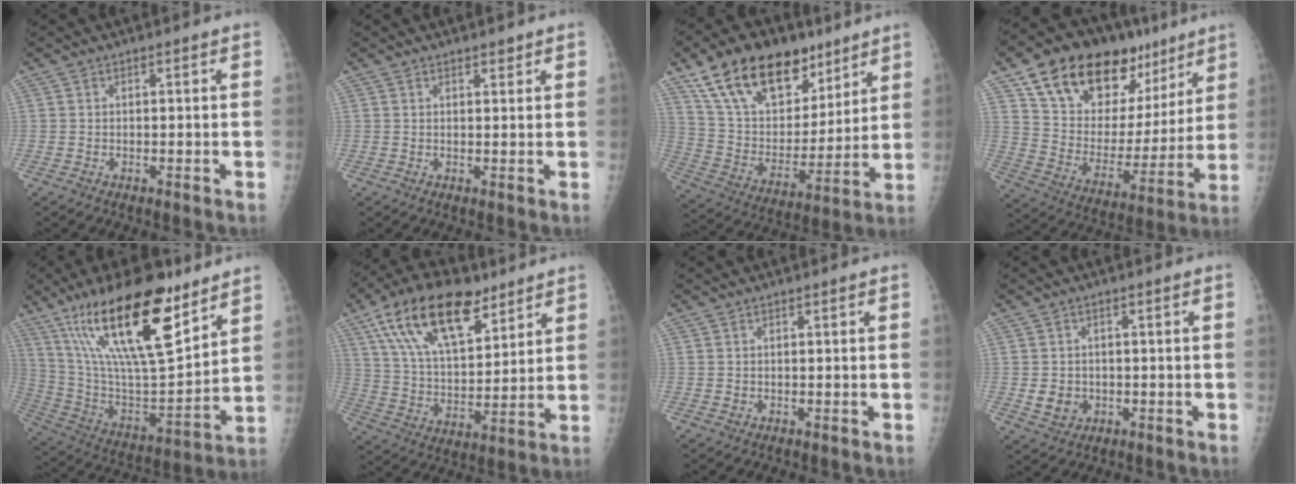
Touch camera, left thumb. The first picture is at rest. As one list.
[{"total": 1.3, "force": [1.0, 0.6, 0.6], "torque": [-0.001, -0.007, 0.014]}, {"total": 23.2, "force": [14.8, 12.8, 12.5], "torque": [-0.180, -0.038, 0.265]}, {"total": 26.2, "force": [15.5, 14.0, 15.7], "torque": [-0.206, -0.027, 0.260]}, {"total": 27.0, "force": [16.1, 8.6, 19.9], "torque": [-0.334, -0.057, 0.286]}, {"total": 20.7, "force": [11.8, 9.8, 13.9], "torque": [-0.219, -0.030, 0.214]}, {"total": 0.5, "force": [0.0, 0.5, 0.2], "torque": [0.001, 0.001, 0.000]}, {"total": 4.2, "force": [-0.6, 3.7, 1.9], "torque": [-0.018, 0.002, 0.000]}]